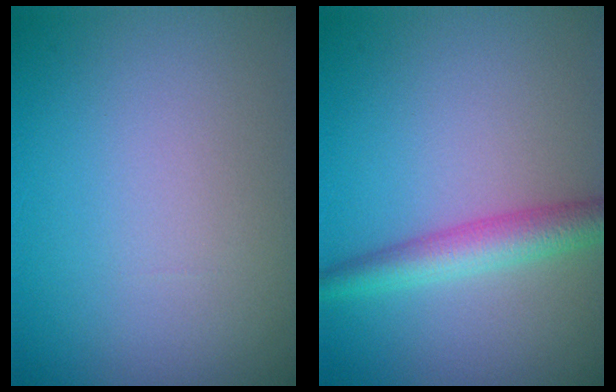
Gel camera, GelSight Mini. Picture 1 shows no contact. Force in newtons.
{"total": 3.6, "press": 3.6, "slide": 0.1}